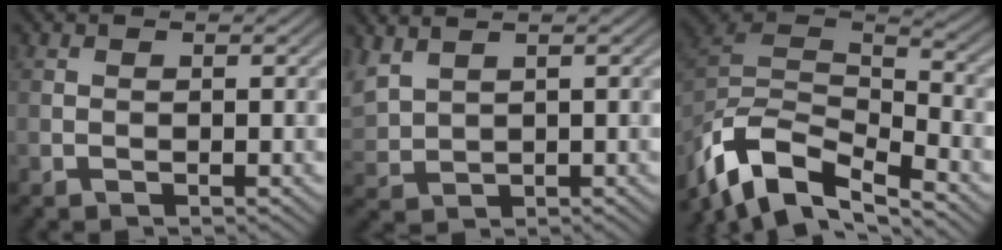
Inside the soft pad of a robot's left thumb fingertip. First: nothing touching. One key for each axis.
{"total": 3.7, "fx": 2.4, "fy": 1.8, "fz": 2.2, "tx": -0.071, "ty": 0.007, "tz": 0.054}
{"total": 12.3, "fx": -7.9, "fy": 4.7, "fz": 8.1, "tx": -0.181, "ty": -0.005, "tz": -0.147}